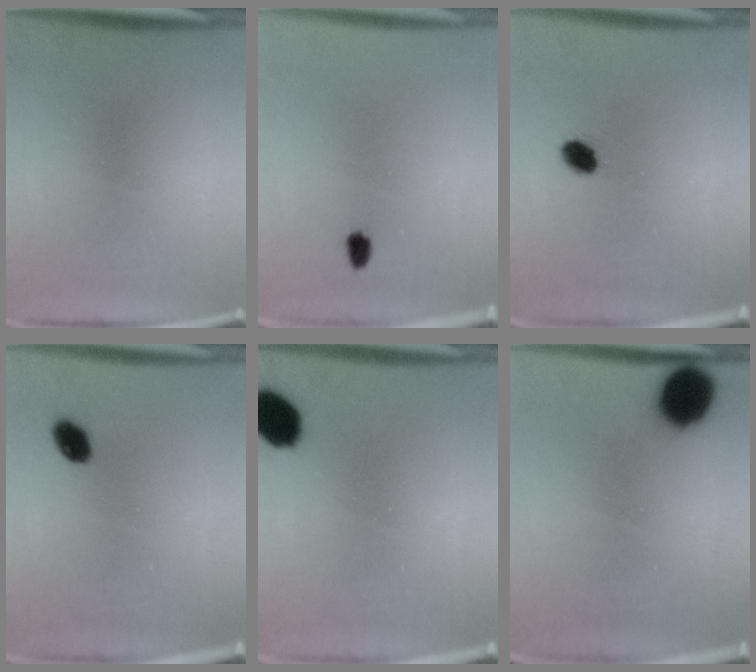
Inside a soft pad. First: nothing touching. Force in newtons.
{"total": 1.4}
{"total": 3.5}
{"total": 3.5}
{"total": 8.5}
{"total": 8.5}